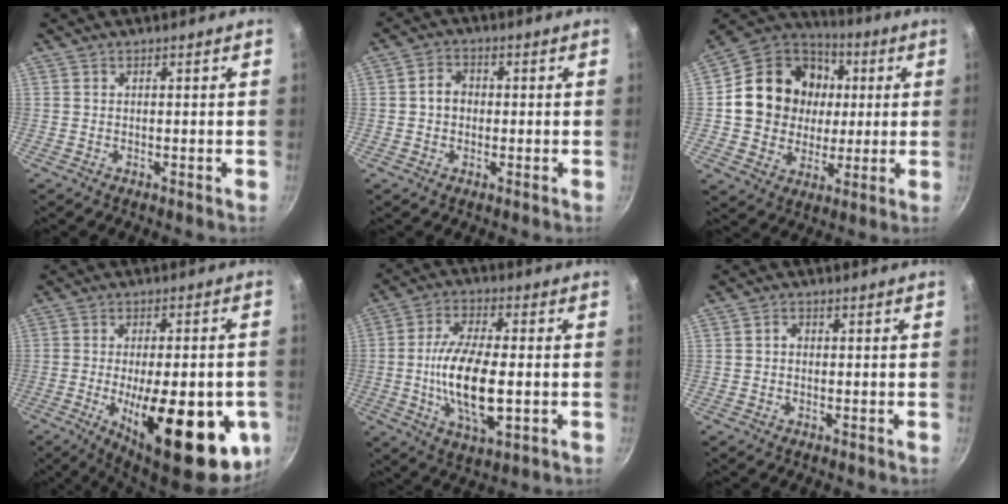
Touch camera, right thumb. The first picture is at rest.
{"total": 4.1, "force": [-0.1, 3.4, 2.3], "torque": [-0.023, 0.014, -0.007]}
{"total": 19.2, "force": [2.4, 16.8, 9.0], "torque": [-0.136, 0.017, 0.041]}
{"total": 24.7, "force": [-7.0, 9.0, 21.9], "torque": [-0.281, -0.001, -0.088]}
{"total": 14.8, "force": [-1.7, 6.0, 13.4], "torque": [-0.253, 0.002, -0.036]}
{"total": 1.6, "force": [-0.1, 1.3, 0.9], "torque": [-0.015, 0.008, -0.003]}